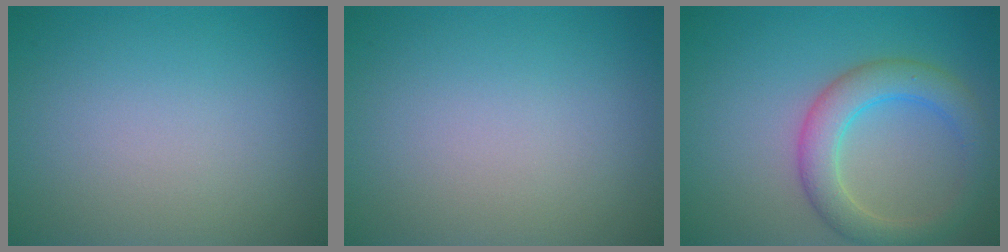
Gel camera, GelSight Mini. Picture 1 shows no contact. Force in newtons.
{"total": 0.0}
{"total": 4.6, "press": 4.6, "slide": 0.2}